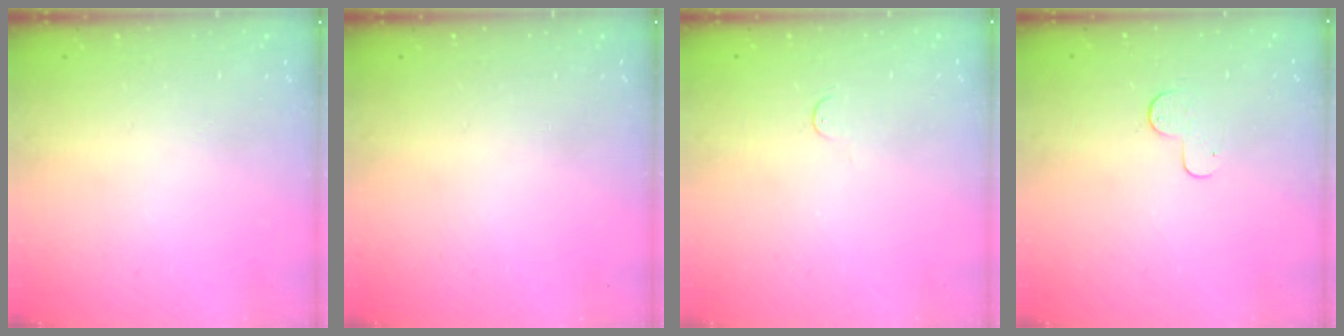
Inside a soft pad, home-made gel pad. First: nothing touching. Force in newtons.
{"total": 0.0}
{"total": 3.4, "press": 3.4, "slide": 0.4}
{"total": 5.0, "press": 5.0, "slide": 0.4}